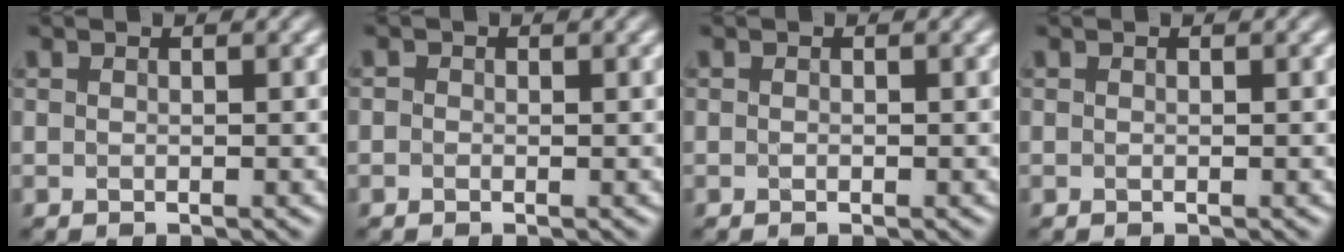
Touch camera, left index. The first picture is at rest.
{"total": 1.4, "force": [-1.1, -0.6, -0.7], "torque": [-0.015, -0.006, 0.006]}
{"total": 0.7, "force": [-0.5, -0.4, -0.2], "torque": [-0.014, -0.006, 0.004]}
{"total": 0.0}